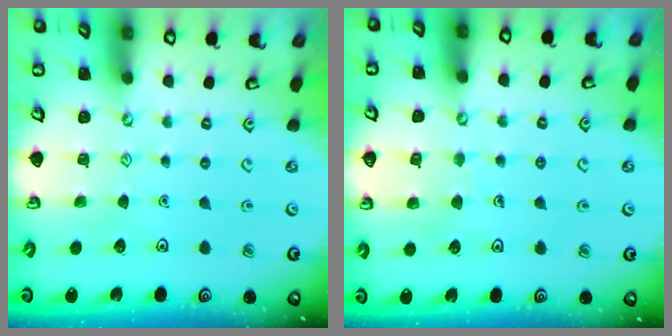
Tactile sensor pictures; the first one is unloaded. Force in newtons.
{"total": 5.1, "press": 5.1, "slide": 0.4}